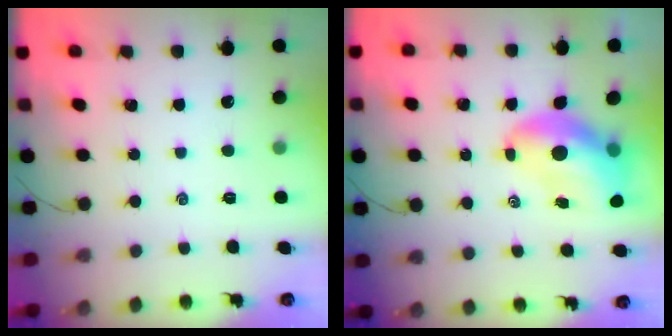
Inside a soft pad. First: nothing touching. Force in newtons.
{"total": 10.4, "press": 9.9, "slide": 3.0}